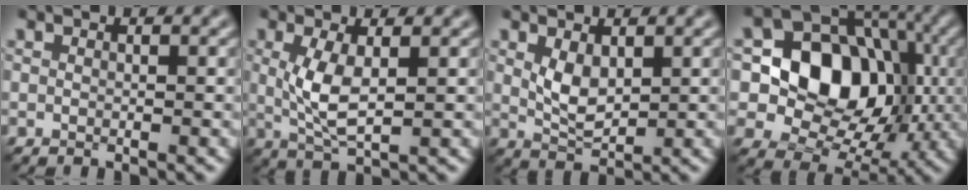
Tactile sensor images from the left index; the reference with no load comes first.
{"total": 3.9, "force": [0.3, 1.3, 3.6], "torque": [-0.086, -0.003, 0.009]}
{"total": 2.9, "force": [0.7, 1.5, 2.3], "torque": [-0.057, -0.004, 0.019]}
{"total": 11.0, "force": [0.4, 8.7, 6.7], "torque": [-0.098, -0.003, -0.009]}